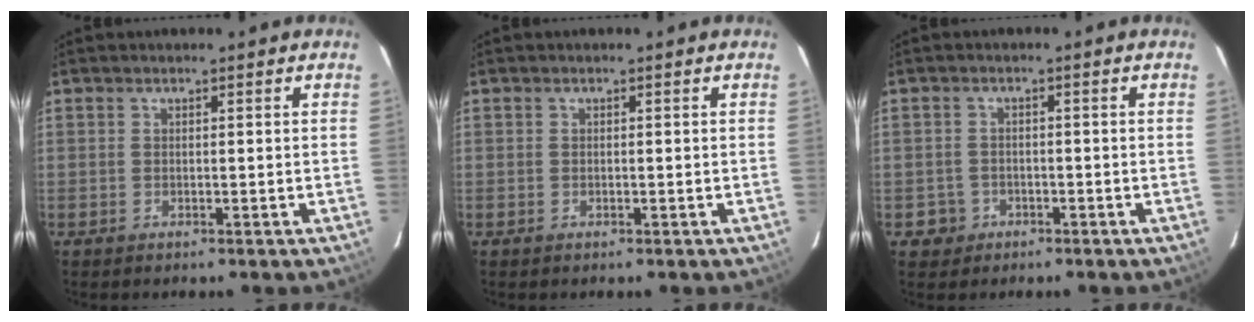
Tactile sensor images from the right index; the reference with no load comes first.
{"total": 0.0}
{"total": 3.4, "force": [-1.3, 3.1, 0.1], "torque": [-0.012, 0.013, -0.018]}